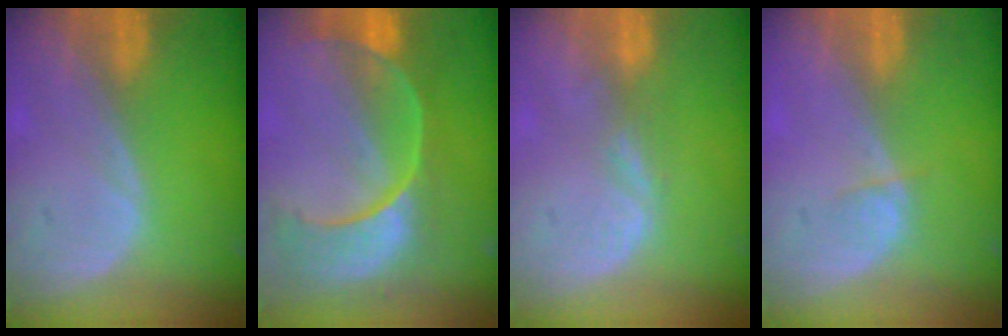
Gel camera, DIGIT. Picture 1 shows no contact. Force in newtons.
{"total": 12.4, "press": 9.9, "slide": 7.4}
{"total": 2.7, "press": 2.1, "slide": 1.7}
{"total": 1.4, "press": 1.3, "slide": 0.6}